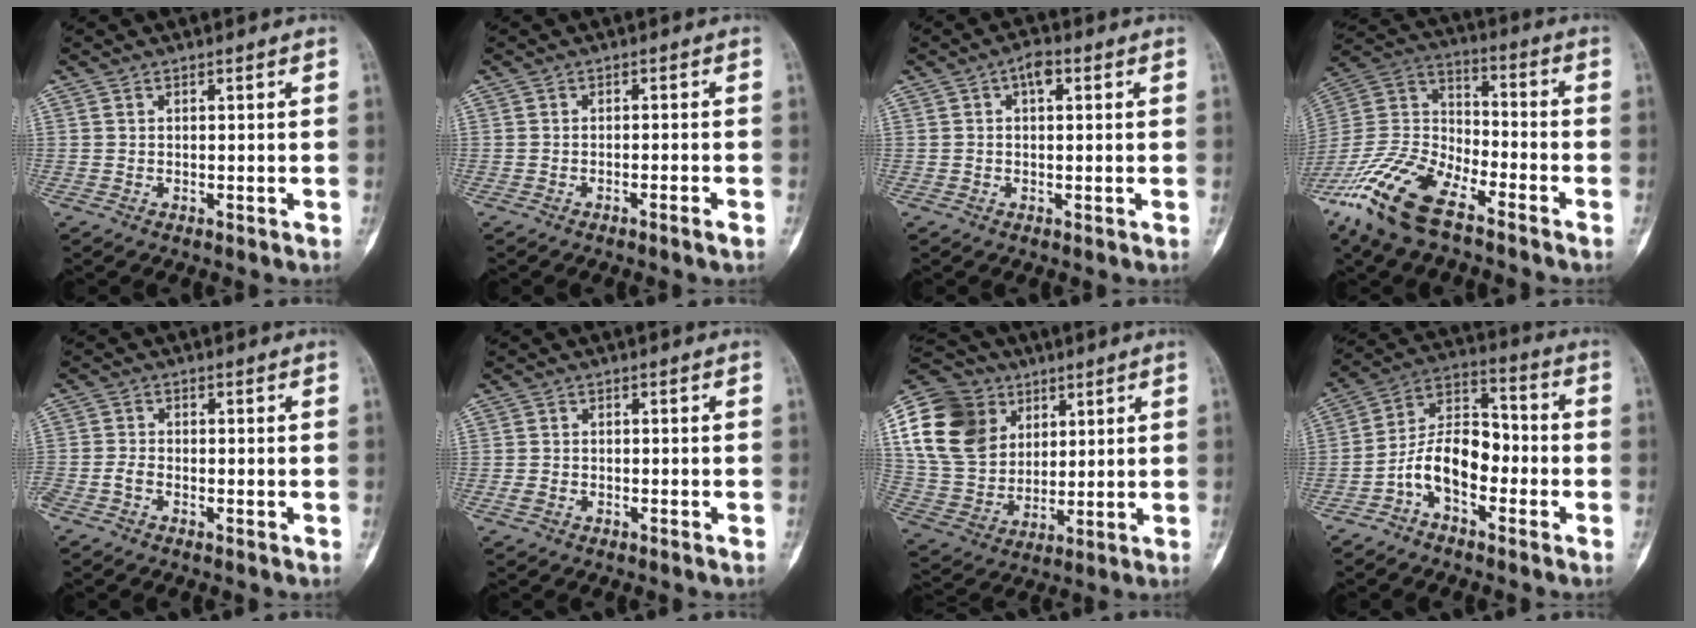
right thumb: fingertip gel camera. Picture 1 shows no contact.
{"total": 1.2, "force": [-0.9, -0.2, 0.9], "torque": [-0.023, 0.005, -0.013]}
{"total": 3.0, "force": [0.9, 1.6, 2.3], "torque": [-0.031, 0.007, 0.009]}
{"total": 18.1, "force": [-12.1, 6.9, 11.6], "torque": [-0.245, 0.048, -0.234]}
{"total": 2.1, "force": [-1.2, 1.0, 1.4], "torque": [-0.038, 0.006, -0.026]}
{"total": 1.4, "force": [-0.8, 0.8, 0.8], "torque": [-0.024, 0.004, -0.015]}
{"total": 19.8, "force": [7.3, 15.3, 10.3], "torque": [-0.187, -0.001, 0.141]}
{"total": 10.9, "force": [-4.1, 6.2, 8.0], "torque": [-0.131, 0.062, -0.084]}